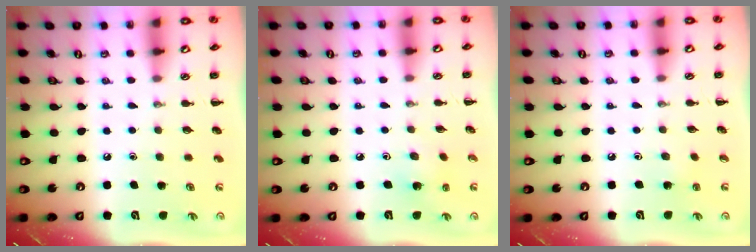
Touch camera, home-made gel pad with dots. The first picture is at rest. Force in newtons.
{"total": 3.0, "press": 2.8, "slide": 0.9}
{"total": 4.3, "press": 4.0, "slide": 1.6}